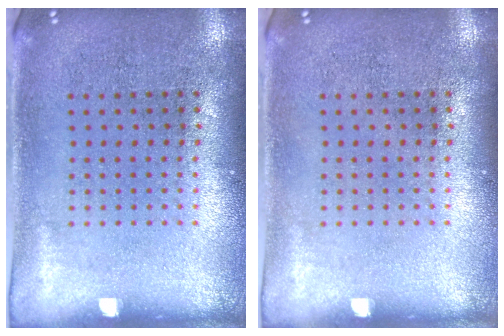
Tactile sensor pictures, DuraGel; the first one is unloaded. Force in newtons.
{"total": 0.0}